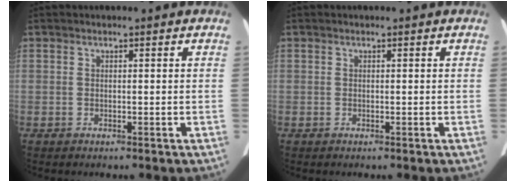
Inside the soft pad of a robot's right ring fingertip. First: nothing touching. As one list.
[{"total": 0.0}]